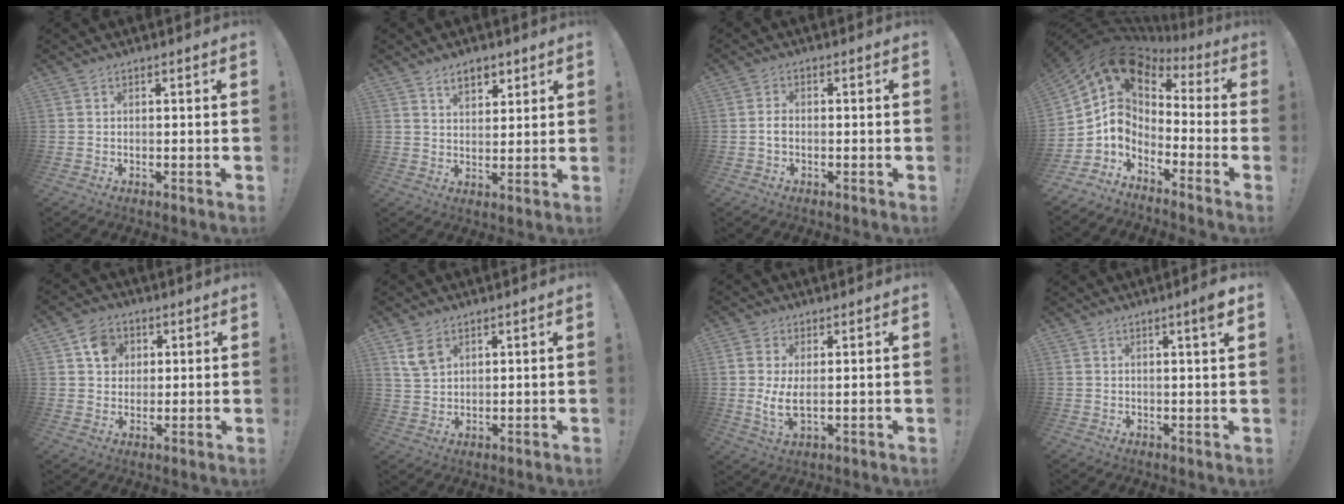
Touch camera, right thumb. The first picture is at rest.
{"total": 6.1, "force": [3.9, 3.5, 3.1], "torque": [-0.041, -0.013, 0.070]}
{"total": 1.9, "force": [-0.5, 1.2, 1.3], "torque": [-0.023, 0.008, -0.008]}
{"total": 9.5, "force": [2.4, 7.5, 5.3], "torque": [-0.093, -0.031, 0.040]}
{"total": 8.0, "force": [3.0, 7.0, 2.5], "torque": [-0.038, -0.004, 0.060]}
{"total": 6.1, "force": [3.7, 3.8, 3.1], "torque": [-0.047, -0.014, 0.072]}
{"total": 6.5, "force": [1.0, 3.2, 5.6], "torque": [-0.101, -0.016, 0.019]}
{"total": 3.8, "force": [2.0, -0.3, 3.2], "torque": [-0.039, -0.013, 0.026]}